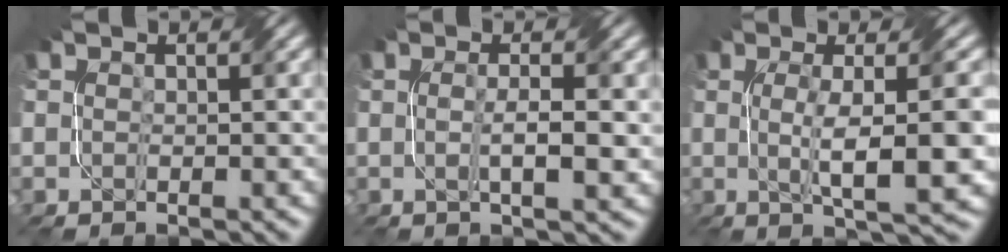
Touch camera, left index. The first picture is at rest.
{"total": 2.8, "force": [-0.1, 0.4, 2.8], "torque": [-0.051, 0.000, -0.001]}
{"total": 7.3, "force": [-0.3, 1.5, 7.1], "torque": [-0.104, 0.002, -0.002]}